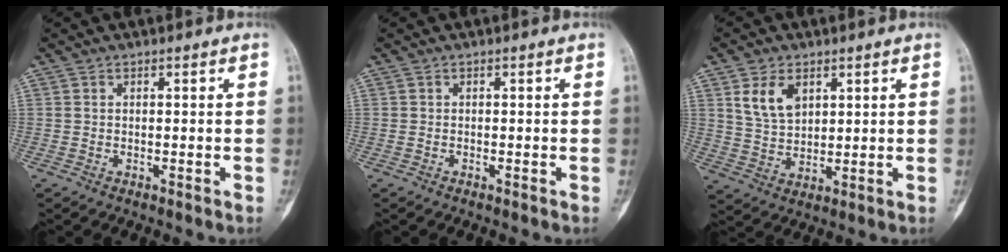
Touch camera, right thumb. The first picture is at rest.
{"total": 0.0}
{"total": 7.3, "force": [3.3, 4.7, 4.4], "torque": [-0.067, -0.017, 0.070]}